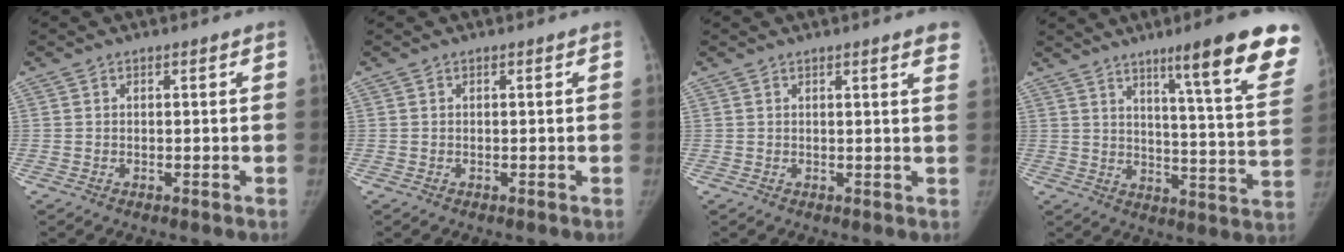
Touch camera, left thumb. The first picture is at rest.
{"total": 0.0}
{"total": 4.0, "force": [2.8, 0.4, 2.8], "torque": [-0.023, -0.006, 0.024]}
{"total": 20.1, "force": [12.8, 2.2, 15.4], "torque": [-0.176, -0.063, 0.172]}